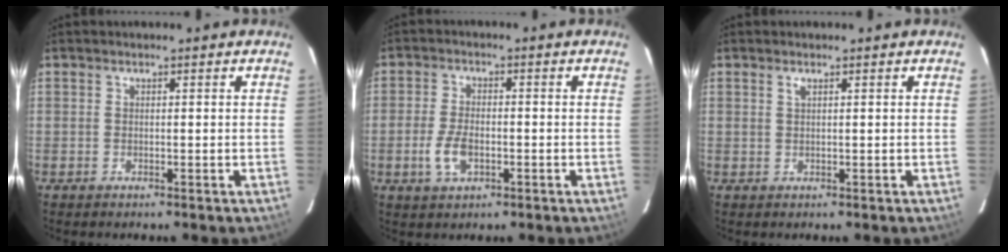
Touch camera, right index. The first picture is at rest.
{"total": 5.7, "force": [-1.9, 3.1, 4.4], "torque": [-0.099, -0.003, -0.034]}
{"total": 0.6, "force": [0.4, 0.1, 0.5], "torque": [-0.009, 0.003, 0.007]}